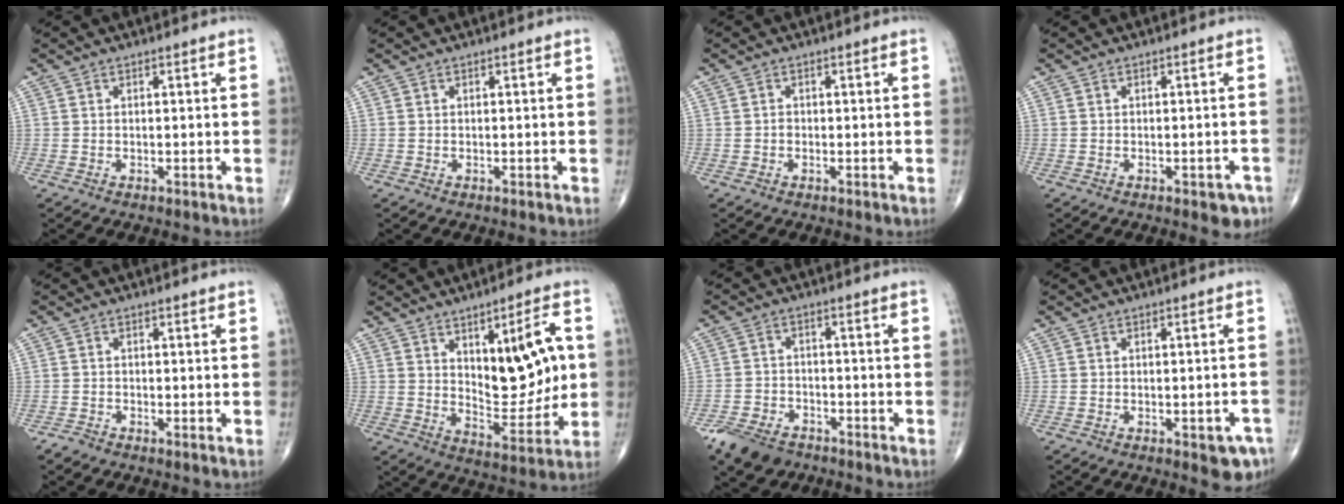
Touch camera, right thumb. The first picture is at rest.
{"total": 0.0}
{"total": 0.5, "force": [-0.2, 0.4, 0.2], "torque": [0.000, 0.001, -0.005]}
{"total": 3.2, "force": [-1.8, 1.6, 2.2], "torque": [-0.007, 0.010, -0.018]}
{"total": 1.0, "force": [-0.8, 0.3, 0.5], "torque": [-0.011, -0.002, -0.021]}
{"total": 14.2, "force": [2.9, 5.7, 12.7], "torque": [-0.155, -0.019, 0.056]}
{"total": 7.6, "force": [-5.6, 4.4, 2.7], "torque": [-0.046, 0.020, -0.101]}
{"total": 4.8, "force": [-2.4, 1.9, 3.7], "torque": [-0.024, 0.011, -0.023]}